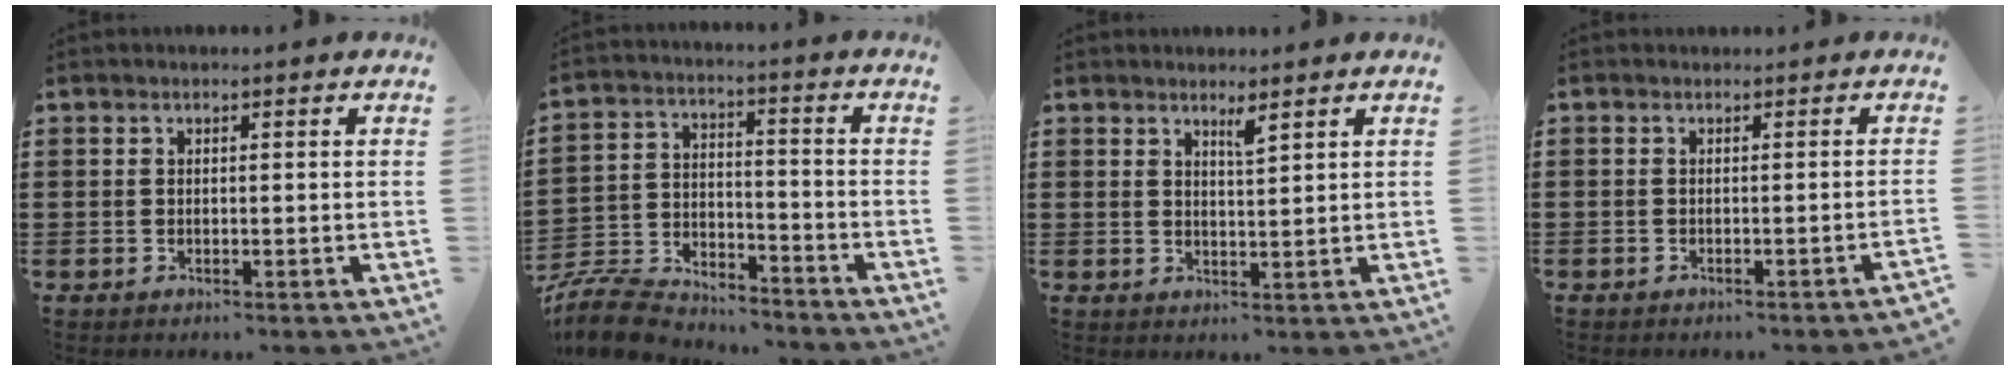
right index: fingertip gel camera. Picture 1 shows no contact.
{"total": 9.0, "force": [-8.7, 1.7, 1.6], "torque": [-0.044, 0.017, -0.175]}
{"total": 2.2, "force": [1.8, 0.0, 1.3], "torque": [-0.019, -0.004, 0.030]}
{"total": 0.6, "force": [-0.6, 0.0, 0.0], "torque": [-0.004, -0.001, -0.012]}